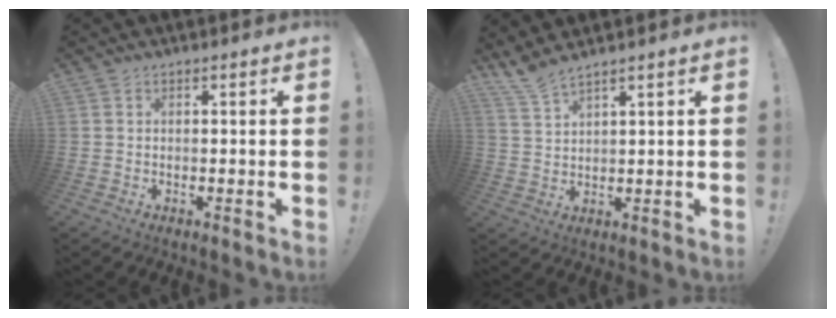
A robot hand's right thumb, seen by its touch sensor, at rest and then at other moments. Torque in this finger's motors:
{"motor_torque": [-0.75, 0.74, 0.08, -0.04, 0.00]}